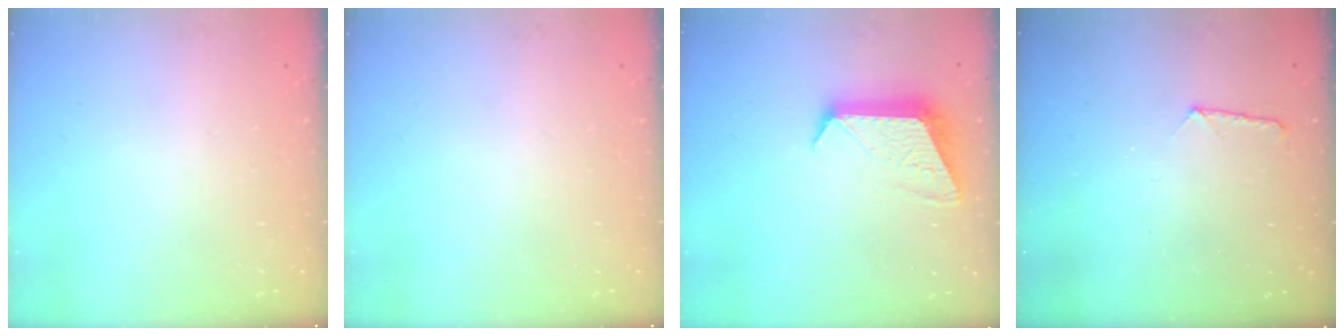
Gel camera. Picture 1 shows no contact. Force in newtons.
{"total": 0.0}
{"total": 11.8, "press": 11.7, "slide": 0.6}
{"total": 7.2, "press": 7.2, "slide": 0.7}